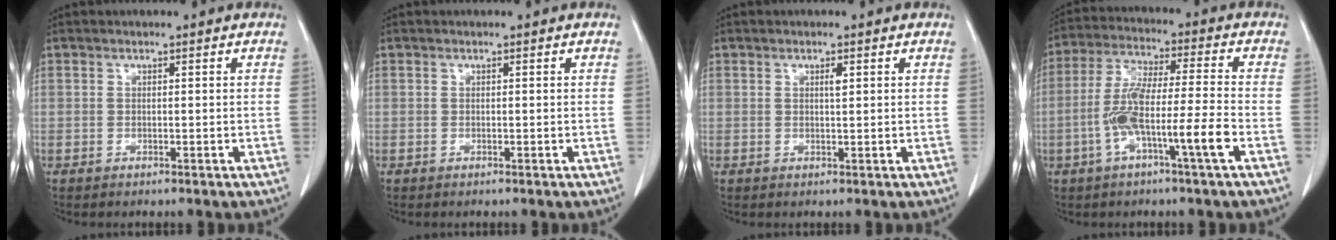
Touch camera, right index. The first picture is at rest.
{"total": 0.0}
{"total": 1.0, "force": [0.4, 0.1, 0.9], "torque": [-0.018, -0.001, 0.006]}
{"total": 10.9, "force": [-3.9, 0.0, 10.2], "torque": [-0.200, 0.008, -0.073]}